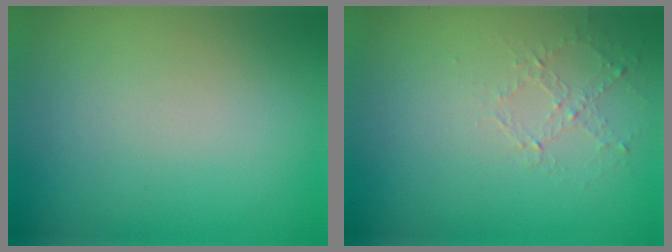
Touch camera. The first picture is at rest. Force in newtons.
{"total": 1.0, "press": 0.4, "slide": 0.9}